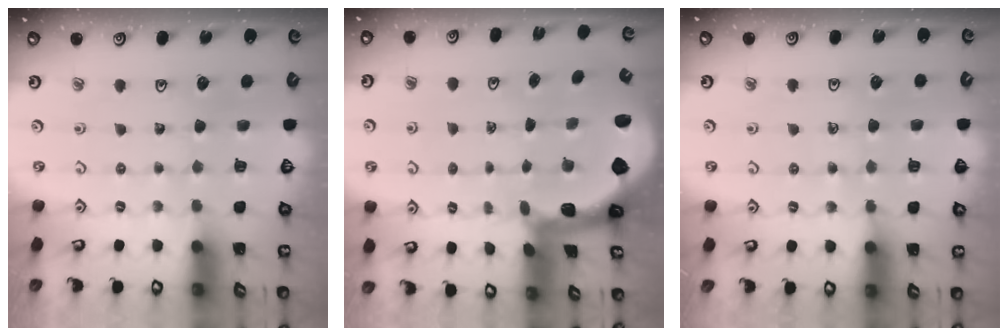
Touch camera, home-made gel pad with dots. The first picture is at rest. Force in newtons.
{"total": 1.9, "press": 1.9, "slide": 0.4}
{"total": 4.0, "press": 4.0, "slide": 0.6}